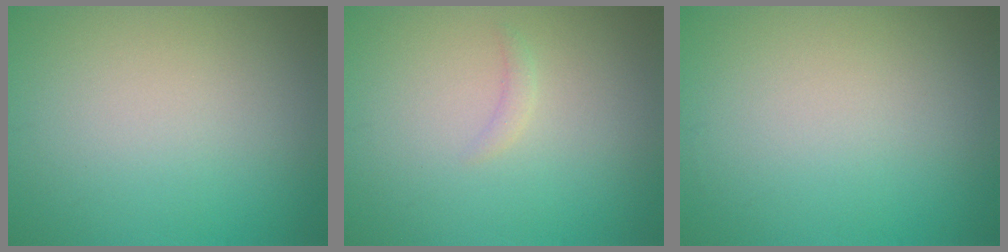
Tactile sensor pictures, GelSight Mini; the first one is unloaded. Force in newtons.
{"total": 0.8, "press": 0.7, "slide": 0.2}
{"total": 0.0}